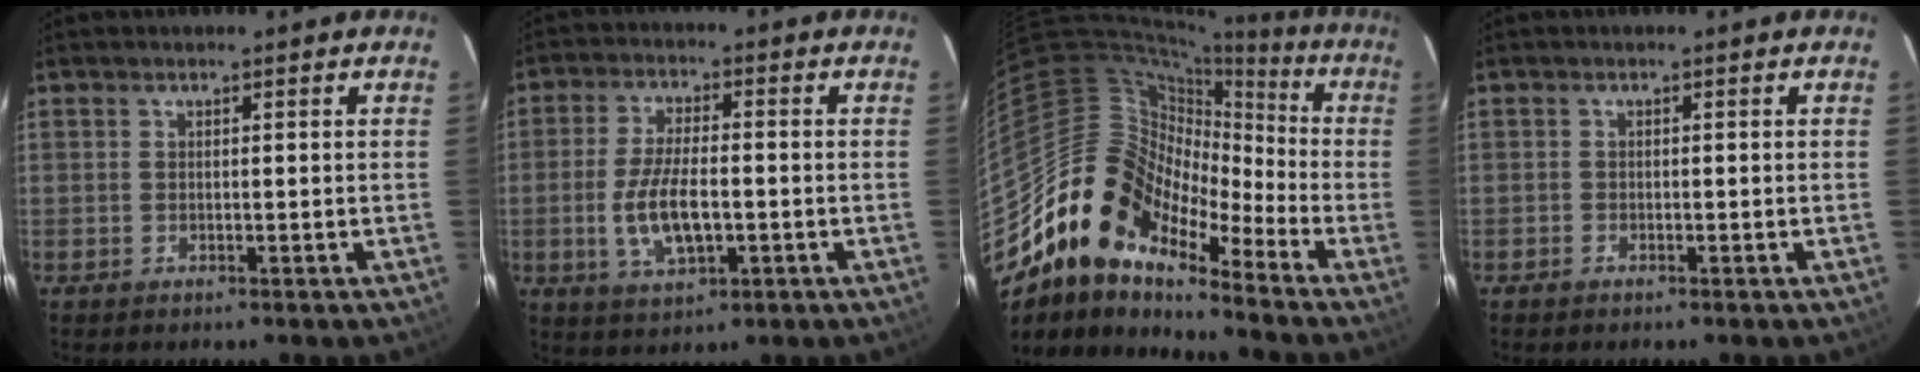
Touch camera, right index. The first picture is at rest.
{"total": 9.6, "force": [-2.0, 3.9, 8.6], "torque": [-0.173, -0.006, -0.034]}
{"total": 15.4, "force": [-12.1, 6.4, 7.1], "torque": [-0.128, 0.011, -0.239]}
{"total": 0.6, "force": [-0.5, 0.3, 0.0], "torque": [-0.003, 0.001, -0.012]}